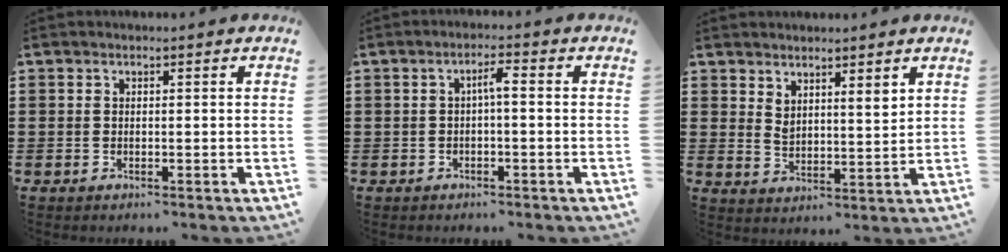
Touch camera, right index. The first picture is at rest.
{"total": 2.3, "force": [-0.3, 0.4, 2.3], "torque": [-0.044, 0.006, -0.009]}
{"total": 3.6, "force": [3.4, 1.0, 0.9], "torque": [-0.029, -0.007, 0.063]}